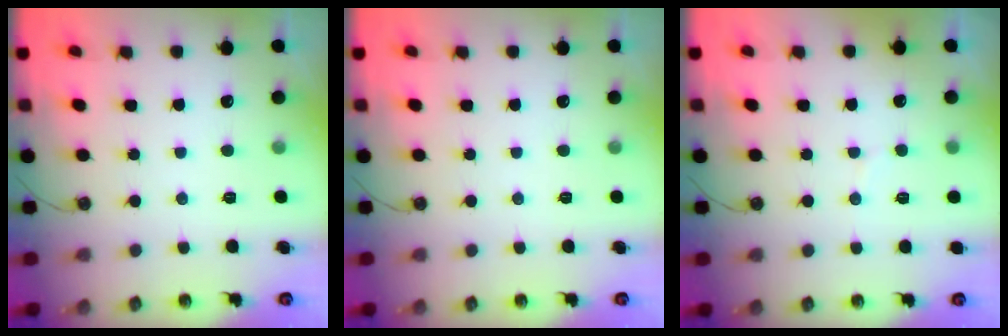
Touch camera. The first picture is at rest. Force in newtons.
{"total": 0.0}
{"total": 2.9, "press": 2.7, "slide": 1.1}